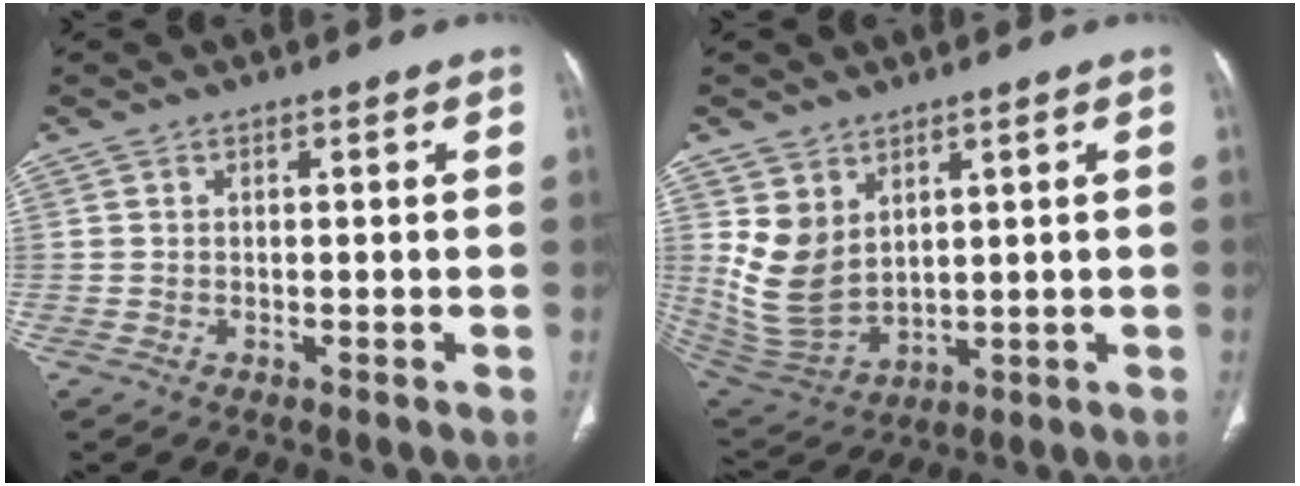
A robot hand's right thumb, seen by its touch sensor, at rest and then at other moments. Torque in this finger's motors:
{"motor_torque": [-0.10, 0.19, 0.12, 0.15, 0.13]}